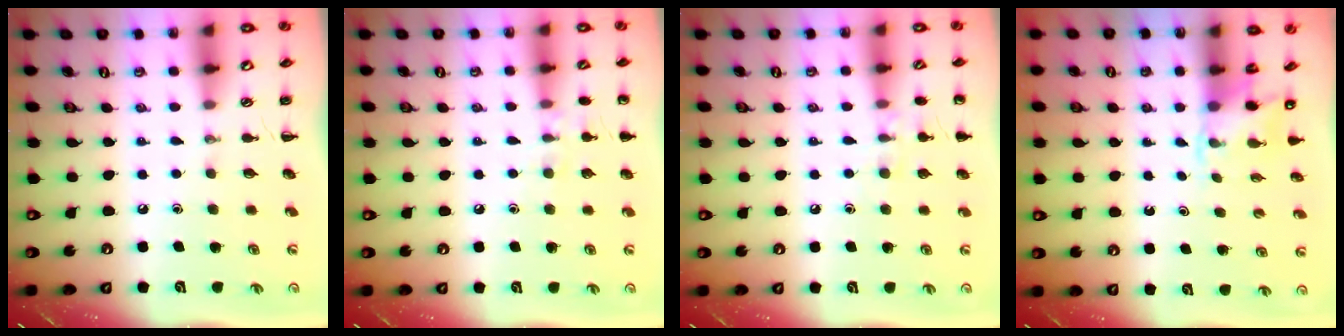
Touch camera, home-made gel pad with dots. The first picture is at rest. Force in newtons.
{"total": 7.1, "press": 6.7, "slide": 2.2}
{"total": 7.0, "press": 6.7, "slide": 2.1}
{"total": 2.5, "press": 2.3, "slide": 1.0}